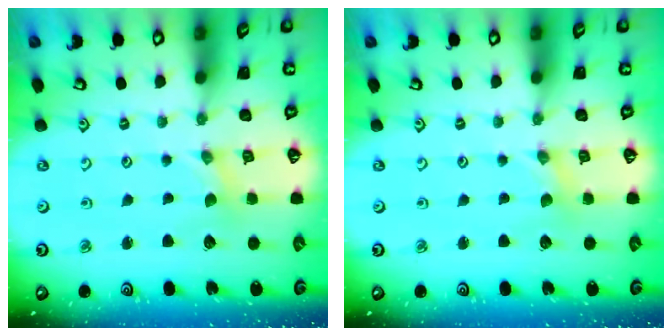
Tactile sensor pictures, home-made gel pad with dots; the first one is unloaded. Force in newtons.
{"total": 0.0}